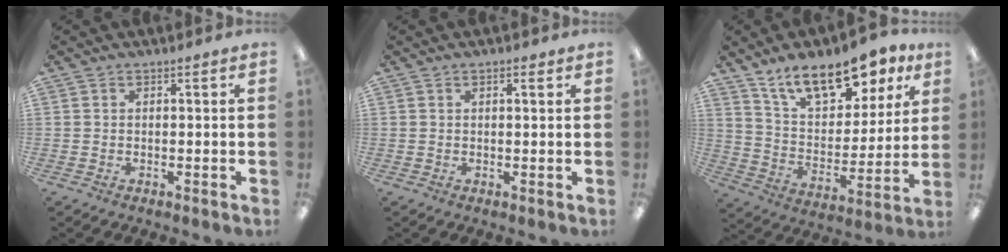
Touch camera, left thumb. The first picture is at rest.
{"total": 1.2, "force": [0.8, 0.3, 0.8], "torque": [-0.010, -0.002, 0.011]}
{"total": 16.4, "force": [12.0, 7.2, 8.7], "torque": [-0.147, -0.060, 0.213]}